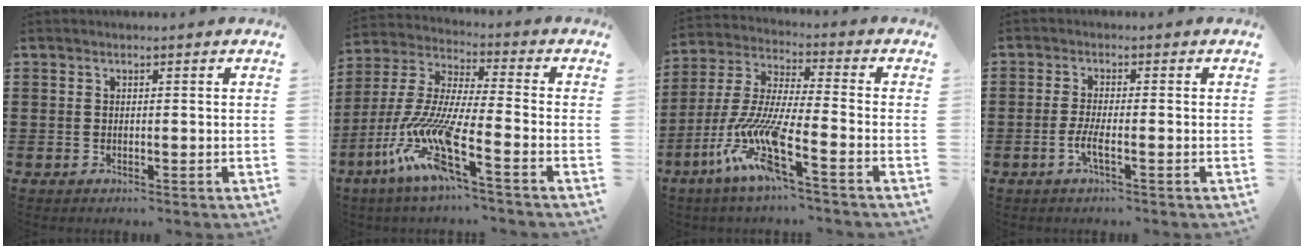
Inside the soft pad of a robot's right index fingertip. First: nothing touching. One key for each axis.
{"total": 12.6, "fx": -7.6, "fy": 1.3, "fz": 9.9, "tx": -0.239, "ty": -0.028, "tz": -0.158}
{"total": 11.7, "fx": -7.2, "fy": 1.3, "fz": 9.1, "tx": -0.220, "ty": -0.026, "tz": -0.150}
{"total": 3.3, "fx": -1.4, "fy": 0.2, "fz": 2.9, "tx": -0.065, "ty": -0.011, "tz": -0.029}